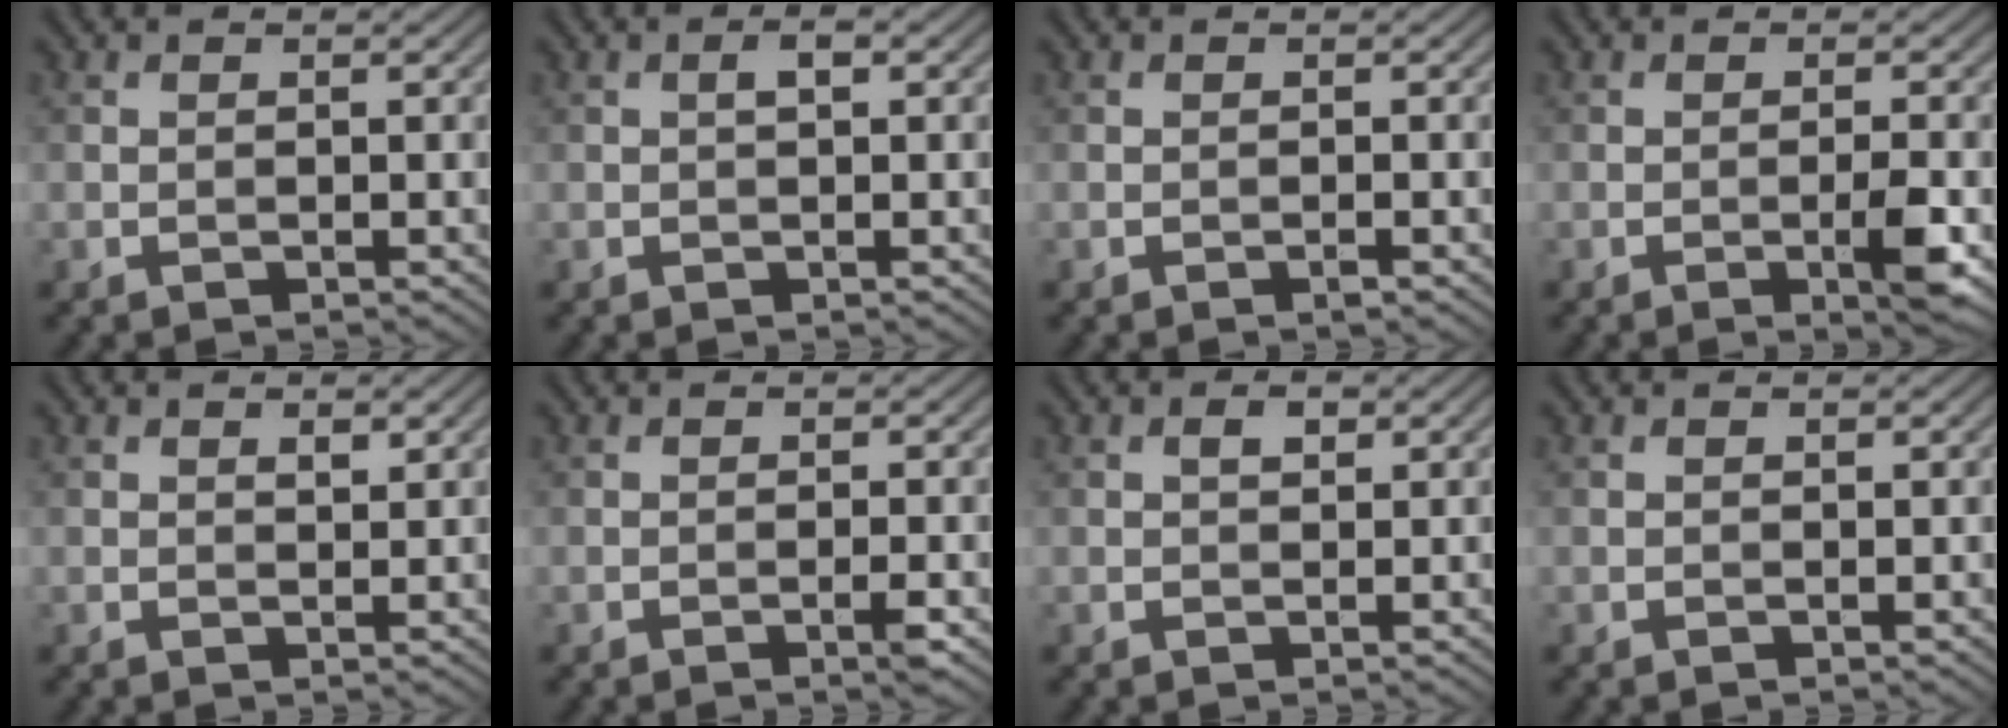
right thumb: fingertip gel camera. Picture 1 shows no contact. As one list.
[{"total": 1.3, "force": [0.3, 0.5, 1.2], "torque": [-0.021, 0.002, 0.002]}, {"total": 0.6, "force": [-0.4, 0.0, 0.5], "torque": [-0.008, 0.001, -0.007]}, {"total": 3.3, "force": [-1.1, 0.3, 3.1], "torque": [-0.050, 0.003, -0.020]}, {"total": 1.0, "force": [0.7, 0.5, 0.6], "torque": [-0.011, -0.002, 0.012]}, {"total": 1.3, "force": [-0.6, 0.0, 1.1], "torque": [-0.019, 0.002, -0.012]}, {"total": 1.2, "force": [0.5, 0.7, 0.8], "torque": [-0.013, 0.001, 0.008]}, {"total": 0.0}]